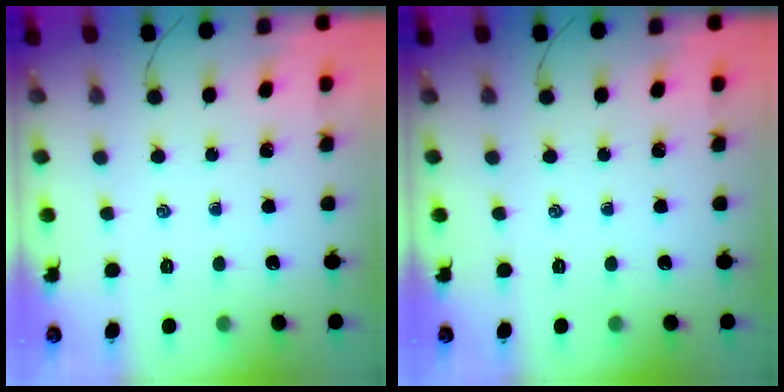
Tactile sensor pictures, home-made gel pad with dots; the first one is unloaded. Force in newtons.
{"total": 0.0}